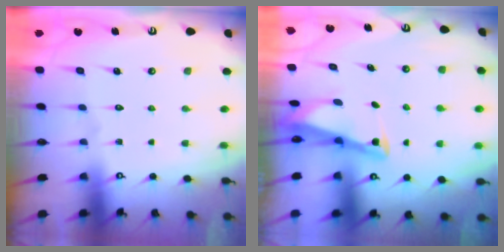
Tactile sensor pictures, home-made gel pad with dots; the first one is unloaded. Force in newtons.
{"total": 2.7, "press": 2.7, "slide": 0.3}